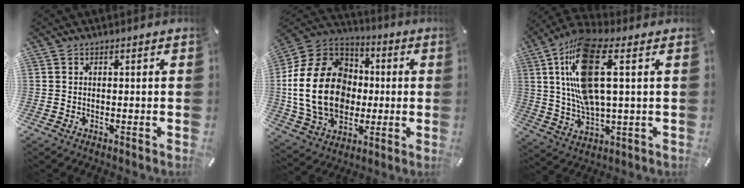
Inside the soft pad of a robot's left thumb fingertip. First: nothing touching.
{"total": 22.3, "force": [-1.5, 17.7, 13.5], "torque": [-0.287, 0.023, -0.022]}
{"total": 16.9, "force": [5.1, 6.3, 14.9], "torque": [-0.329, -0.008, 0.083]}